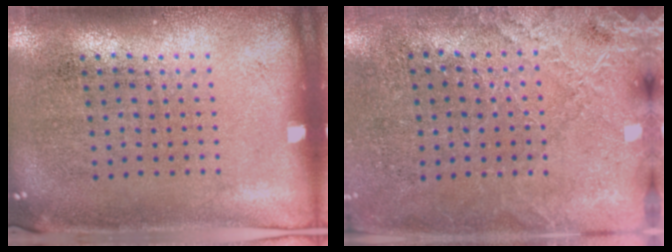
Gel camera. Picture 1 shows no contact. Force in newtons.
{"total": 2.6, "press": 2.5, "slide": 0.7}